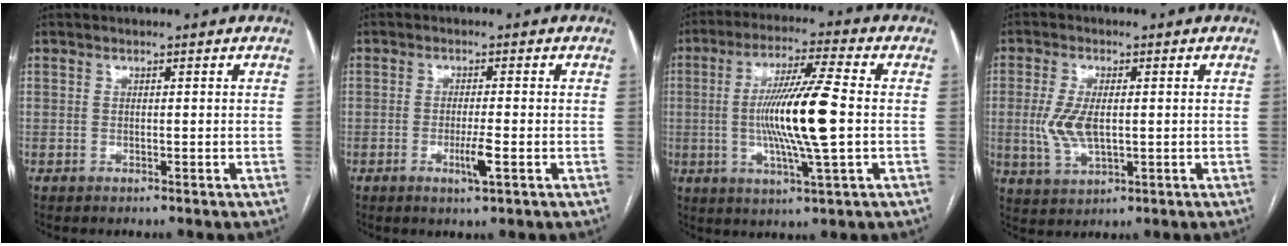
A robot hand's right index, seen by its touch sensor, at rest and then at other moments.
{"total": 3.5, "force": [-1.2, 0.0, 3.3], "torque": [-0.063, -0.008, -0.022]}
{"total": 13.4, "force": [-0.6, 0.2, 13.3], "torque": [-0.253, -0.004, -0.014]}
{"total": 6.6, "force": [0.0, 2.7, 6.0], "torque": [-0.139, -0.001, 0.004]}